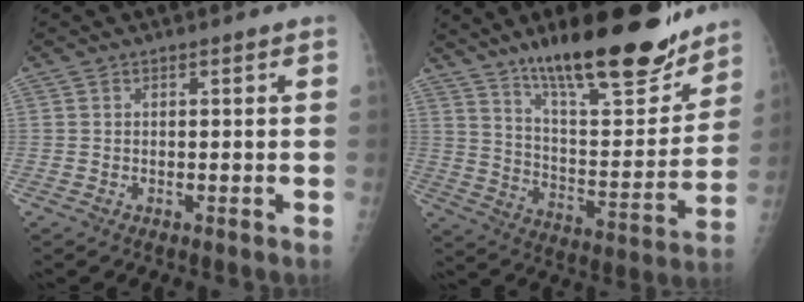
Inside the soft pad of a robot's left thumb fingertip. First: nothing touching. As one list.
[{"total": 23.9, "force": [17.4, 6.3, 15.0], "torque": [-0.194, -0.091, 0.279]}]